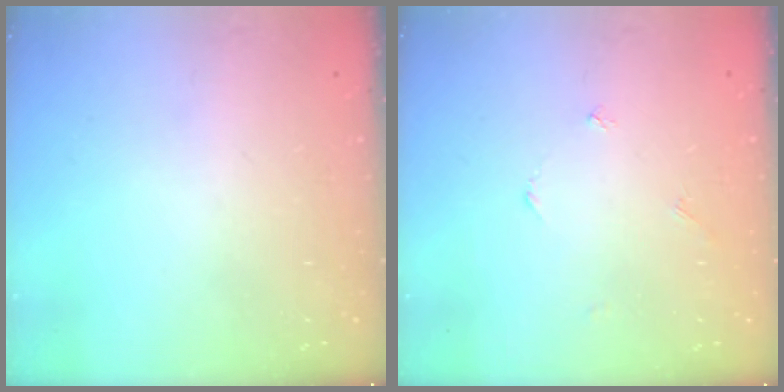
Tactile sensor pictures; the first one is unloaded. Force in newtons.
{"total": 1.8, "press": 1.8, "slide": 0.2}